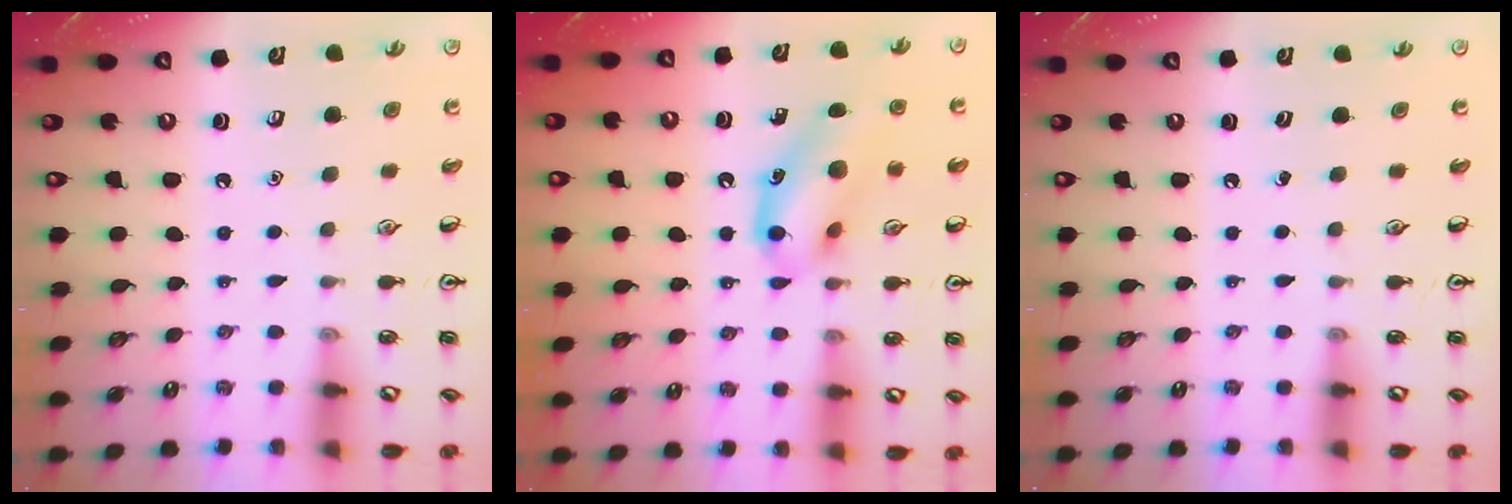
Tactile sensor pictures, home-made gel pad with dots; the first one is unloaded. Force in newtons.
{"total": 13.5, "press": 13.2, "slide": 2.9}
{"total": 0.0}